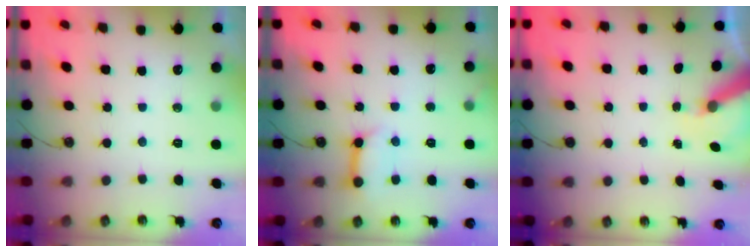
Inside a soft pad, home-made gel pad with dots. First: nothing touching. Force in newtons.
{"total": 10.7, "press": 10.6, "slide": 1.3}
{"total": 6.1, "press": 6.1, "slide": 0.7}